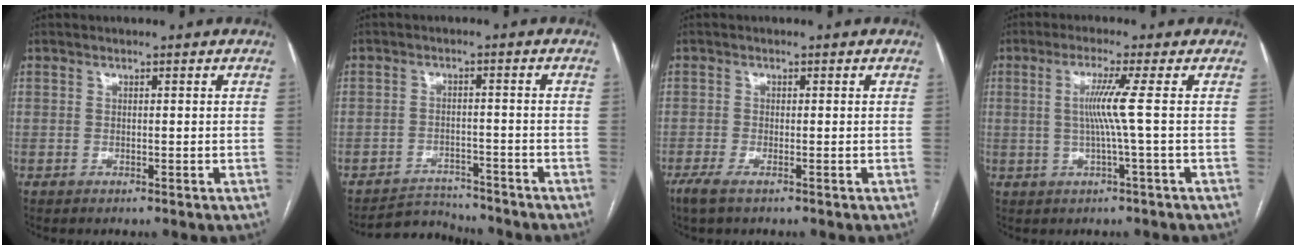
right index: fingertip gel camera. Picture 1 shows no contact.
{"total": 5.4, "force": [-5.2, 0.9, -0.9], "torque": [0.017, 0.004, -0.086]}
{"total": 2.7, "force": [-1.8, 0.5, 1.9], "torque": [-0.041, -0.006, -0.035]}
{"total": 5.1, "force": [0.2, -1.7, 4.8], "torque": [-0.095, -0.001, 0.006]}